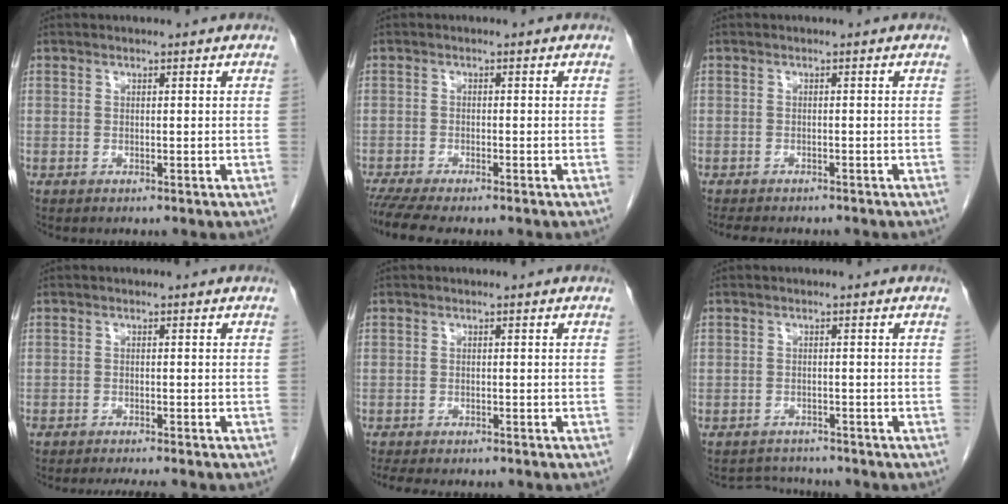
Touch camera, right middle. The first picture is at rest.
{"total": 6.1, "force": [-5.2, 0.5, 3.2], "torque": [-0.049, -0.013, -0.085]}
{"total": 6.0, "force": [-5.1, 1.7, 2.5], "torque": [-0.038, -0.007, -0.070]}
{"total": 5.5, "force": [-4.8, 0.6, 2.5], "torque": [-0.026, -0.008, -0.069]}
{"total": 6.6, "force": [-5.7, 1.7, 2.9], "torque": [-0.043, -0.007, -0.079]}
{"total": 2.9, "force": [-2.7, 0.8, -0.9], "torque": [0.007, -0.002, -0.045]}